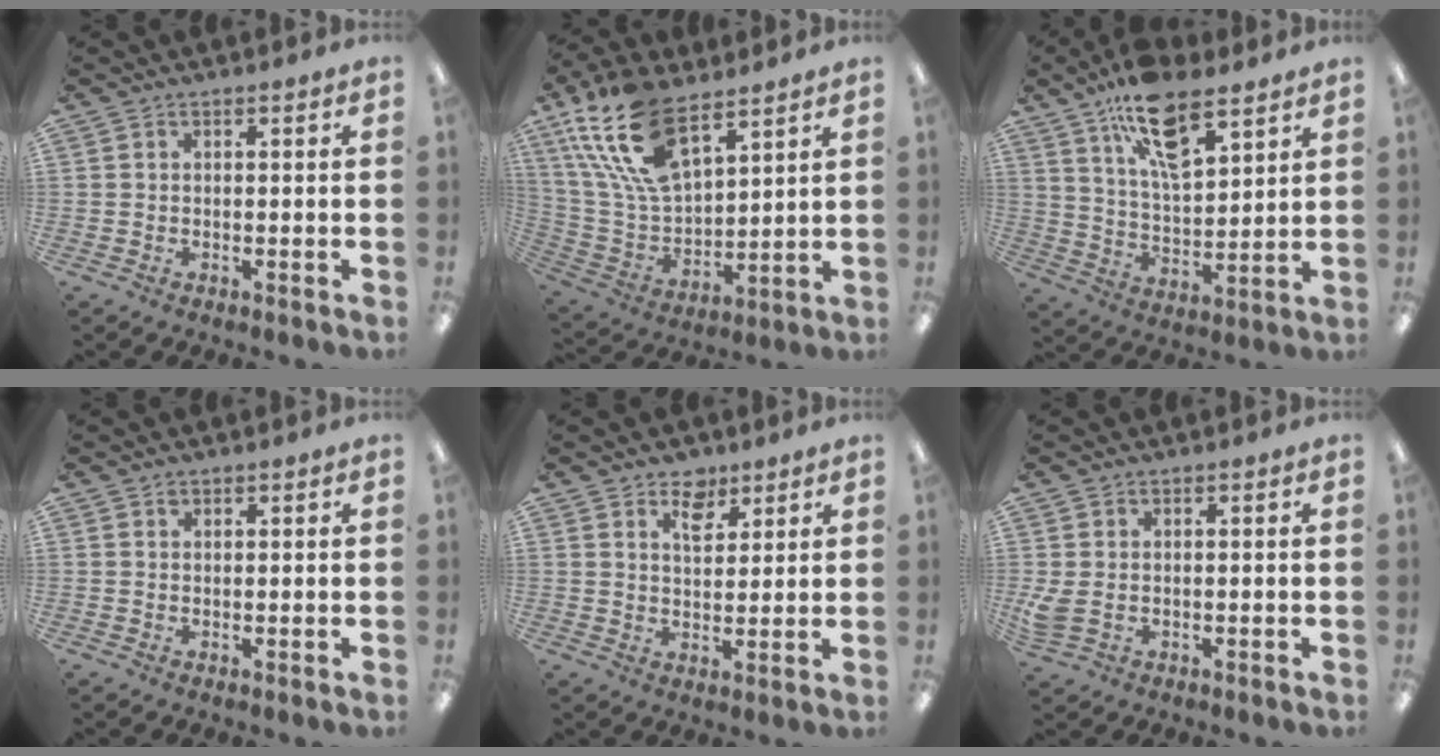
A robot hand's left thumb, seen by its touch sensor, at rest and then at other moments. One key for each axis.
{"total": 20.2, "fx": 12.4, "fy": 9.6, "fz": 12.8, "tx": -0.294, "ty": -0.053, "tz": 0.223}
{"total": 15.3, "fx": 10.0, "fy": 6.1, "fz": 9.9, "tx": -0.165, "ty": -0.046, "tz": 0.171}
{"total": 0.6, "fx": 0.4, "fy": 0.4, "fz": 0.1, "tx": -0.002, "ty": -0.001, "tz": 0.008}
{"total": 5.9, "fx": 4.2, "fy": 3.4, "fz": 2.5, "tx": -0.024, "ty": -0.020, "tz": 0.071}
{"total": 3.2, "fx": 0.0, "fy": 2.2, "fz": 2.3, "tx": -0.049, "ty": -0.007, "tz": -0.004}